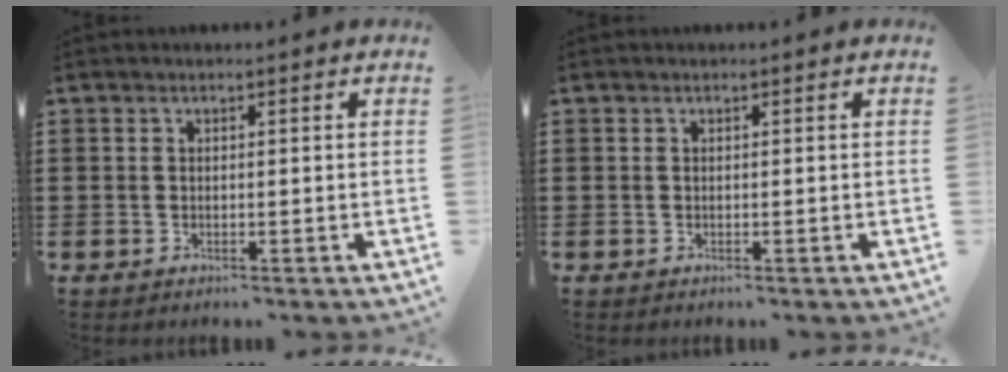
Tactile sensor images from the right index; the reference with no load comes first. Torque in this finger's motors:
{"motor_torque": [0.60, 1.54, 0.00, 0.00]}